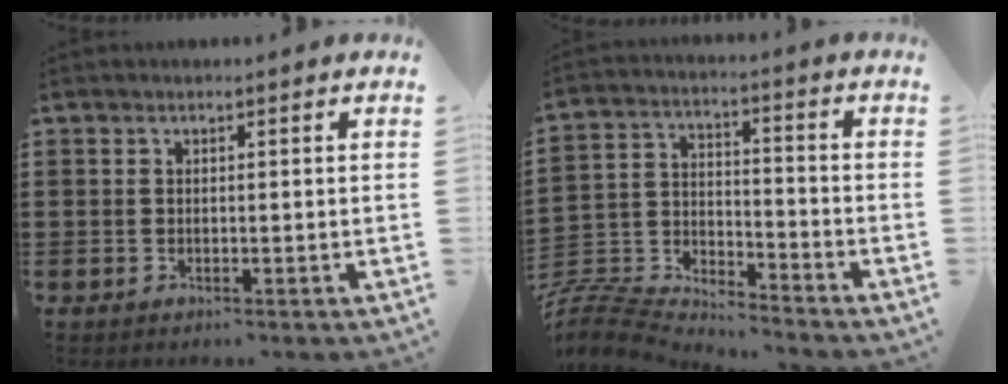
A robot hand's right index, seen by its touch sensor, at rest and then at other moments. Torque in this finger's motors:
{"motor_torque": [-1.01, 1.12, -1.05, -0.21]}